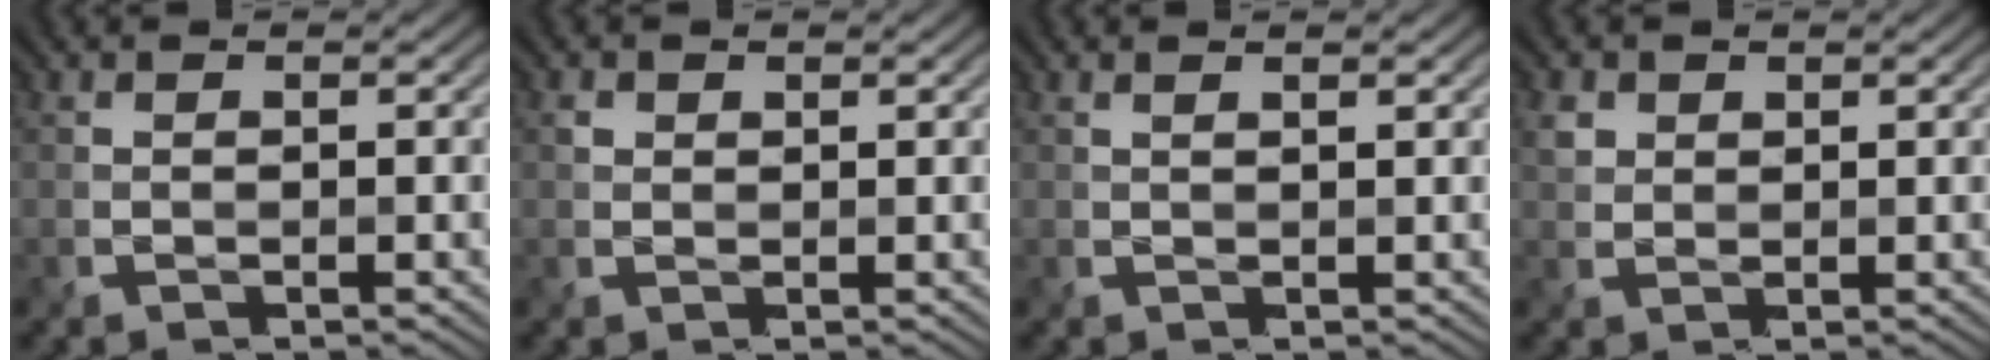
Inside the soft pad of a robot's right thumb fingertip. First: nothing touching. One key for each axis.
{"total": 0.9, "fx": 0.5, "fy": 0.7, "fz": 0.2, "tx": -0.007, "ty": -0.002, "tz": 0.011}
{"total": 1.4, "fx": 0.9, "fy": 0.4, "fz": 1.0, "tx": -0.011, "ty": -0.003, "tz": 0.009}
{"total": 1.8, "fx": 1.0, "fy": 1.4, "fz": 0.4, "tx": -0.016, "ty": 0.001, "tz": 0.024}